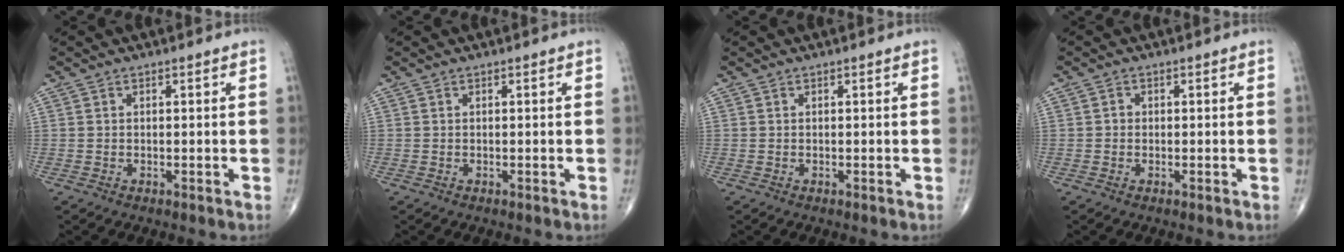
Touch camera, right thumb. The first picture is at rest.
{"total": 0.0}
{"total": 0.0}
{"total": 0.9, "force": [-0.1, 0.8, 0.3], "torque": [0.000, 0.003, -0.004]}